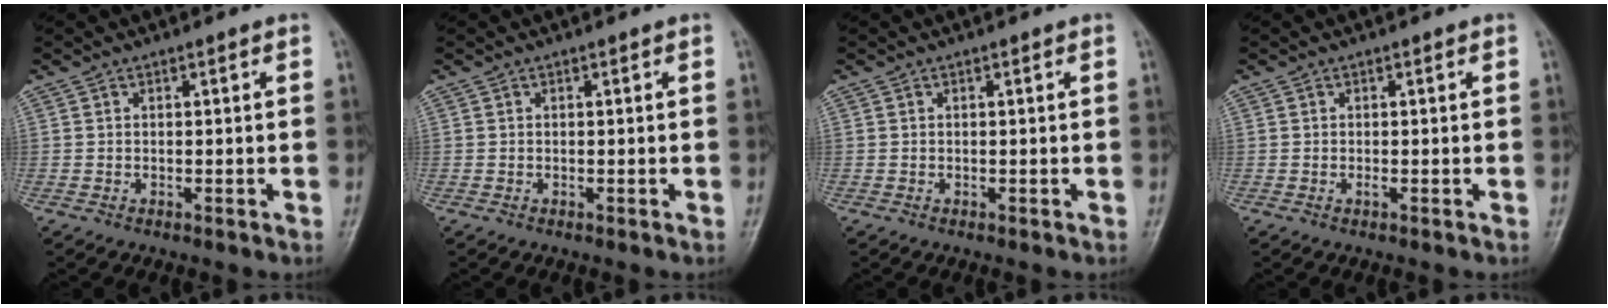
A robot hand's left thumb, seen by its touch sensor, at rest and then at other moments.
{"total": 0.0}
{"total": 0.0}
{"total": 0.6, "force": [0.0, 0.2, 0.6], "torque": [-0.010, -0.002, 0.000]}